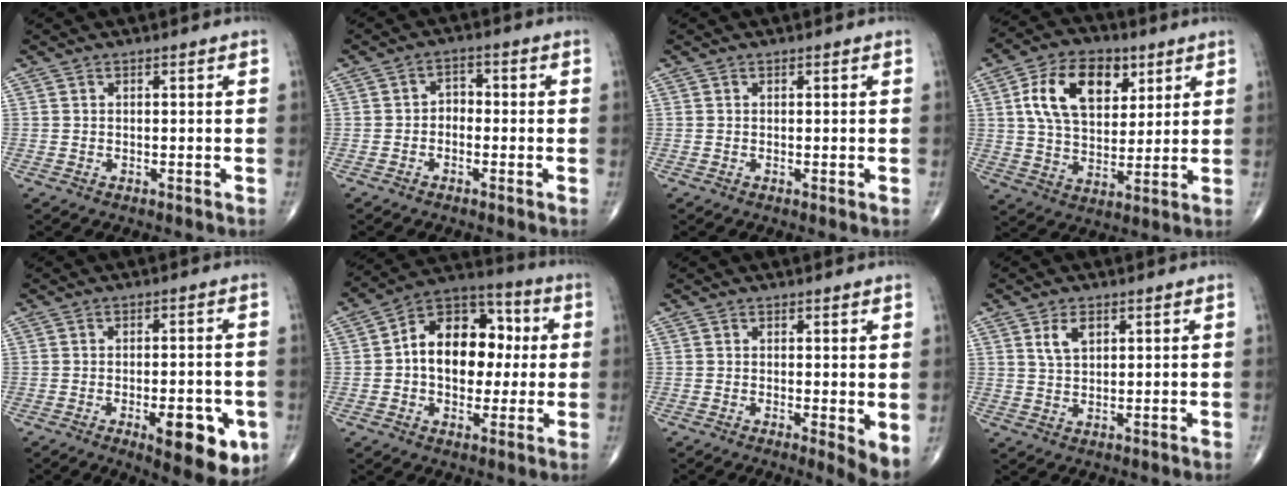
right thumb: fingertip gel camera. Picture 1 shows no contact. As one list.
[{"total": 3.0, "force": [-0.7, 2.2, 1.8], "torque": [-0.009, 0.018, -0.025]}, {"total": 0.6, "force": [0.0, 0.0, 0.6], "torque": [-0.015, -0.004, 0.000]}, {"total": 15.6, "force": [5.6, 9.8, 10.8], "torque": [-0.161, -0.012, 0.102]}, {"total": 12.3, "force": [-4.6, 4.6, 10.5], "torque": [-0.115, 0.002, -0.052]}, {"total": 16.7, "force": [1.2, 11.4, 12.1], "torque": [-0.139, 0.032, 0.010]}, {"total": 3.9, "force": [0.0, 0.9, 3.7], "torque": [-0.057, -0.014, -0.003]}, {"total": 4.0, "force": [1.8, 2.2, 2.7], "torque": [-0.044, -0.007, 0.038]}]